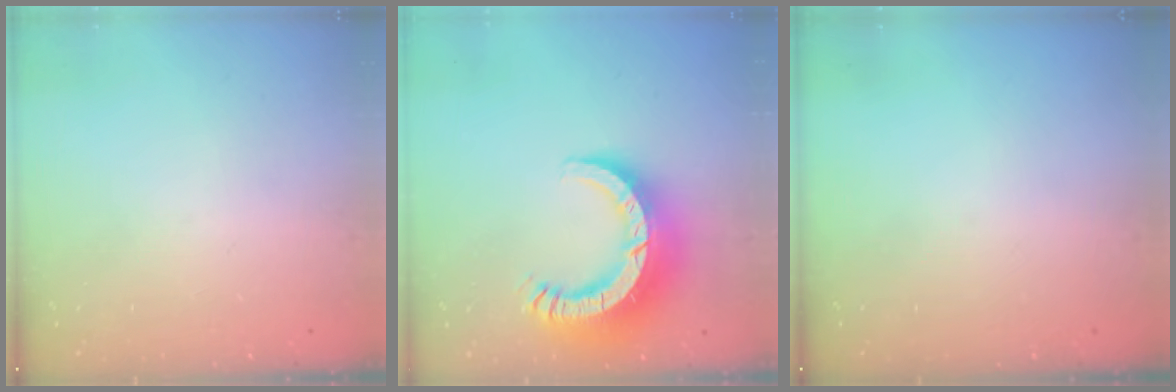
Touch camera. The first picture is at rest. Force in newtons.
{"total": 15.8, "press": 15.7, "slide": 1.6}
{"total": 0.0}